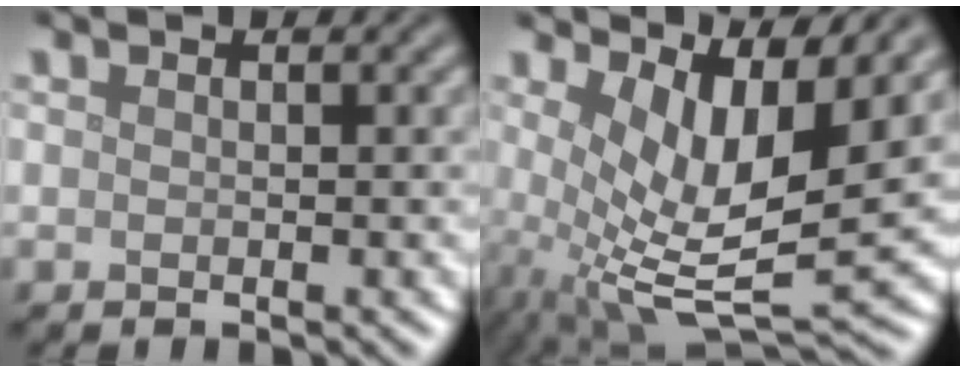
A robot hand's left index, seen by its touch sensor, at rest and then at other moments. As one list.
[{"total": 8.9, "force": [1.8, 3.2, 8.1], "torque": [-0.157, -0.014, 0.036]}]